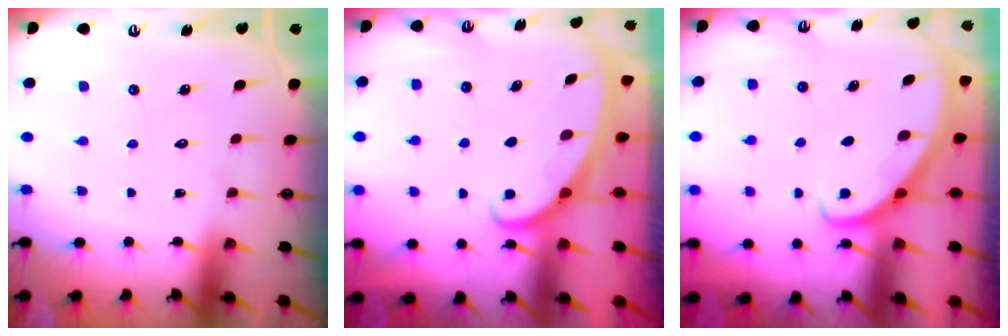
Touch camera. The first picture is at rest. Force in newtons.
{"total": 2.3, "press": 2.3, "slide": 0.4}
{"total": 2.9, "press": 2.9, "slide": 0.2}